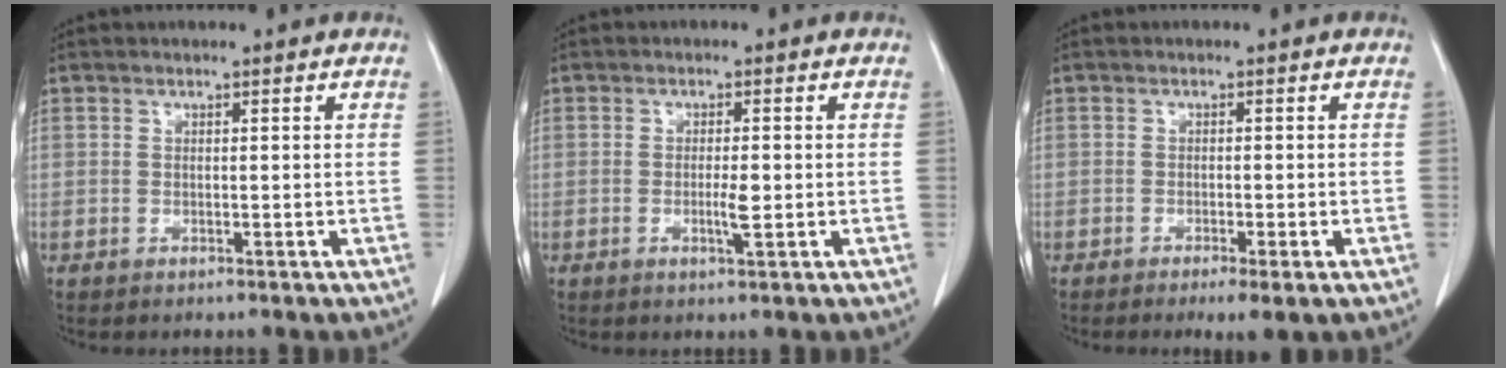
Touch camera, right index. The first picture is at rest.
{"total": 2.7, "force": [-0.6, 0.3, 2.6], "torque": [-0.049, -0.001, -0.008]}
{"total": 3.2, "force": [-1.8, 0.5, 2.7], "torque": [-0.039, -0.007, -0.024]}